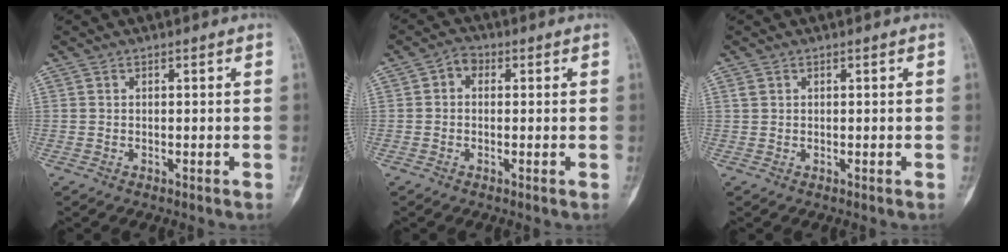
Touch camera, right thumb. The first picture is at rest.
{"total": 2.7, "force": [0.3, 2.2, 1.6], "torque": [-0.012, 0.009, -0.006]}
{"total": 0.9, "force": [0.4, 0.7, 0.4], "torque": [-0.005, 0.004, 0.008]}